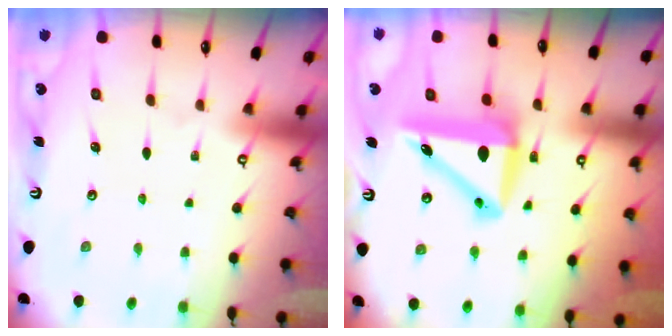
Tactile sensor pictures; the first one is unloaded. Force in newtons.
{"total": 11.6, "press": 11.0, "slide": 3.5}